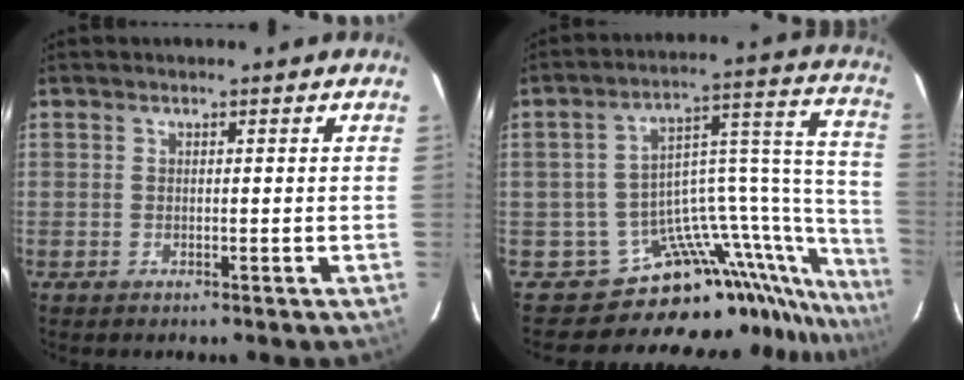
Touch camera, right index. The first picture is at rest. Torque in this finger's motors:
{"motor_torque": [0.75, -0.74, 0.01, -0.05]}